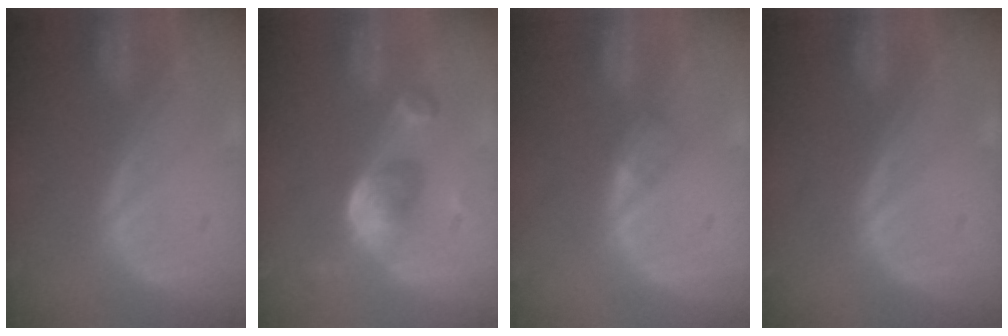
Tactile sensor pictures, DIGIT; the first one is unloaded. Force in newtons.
{"total": 5.4, "press": 5.4, "slide": 0.5}
{"total": 1.8, "press": 1.8, "slide": 0.2}
{"total": 0.0}